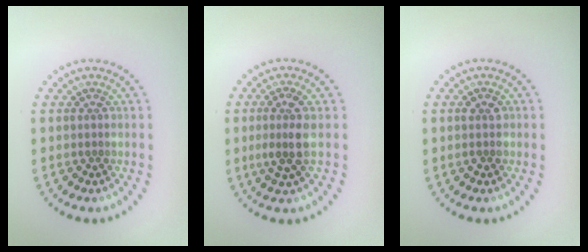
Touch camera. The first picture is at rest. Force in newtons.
{"total": 2.7, "press": 2.3, "slide": 1.3}
{"total": 1.4, "press": 1.4, "slide": 0.3}